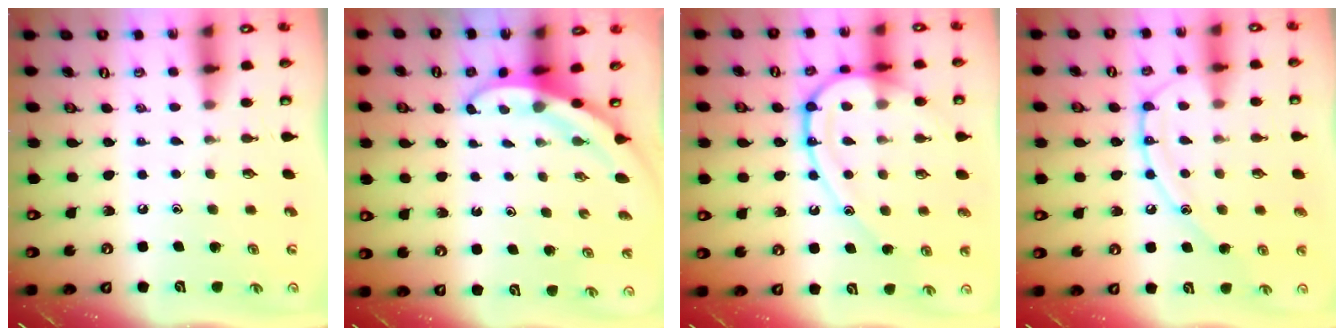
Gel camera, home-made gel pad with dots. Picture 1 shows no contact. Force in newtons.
{"total": 3.4, "press": 3.4, "slide": 0.2}
{"total": 15.4, "press": 15.3, "slide": 1.4}
{"total": 12.3, "press": 12.2, "slide": 1.0}